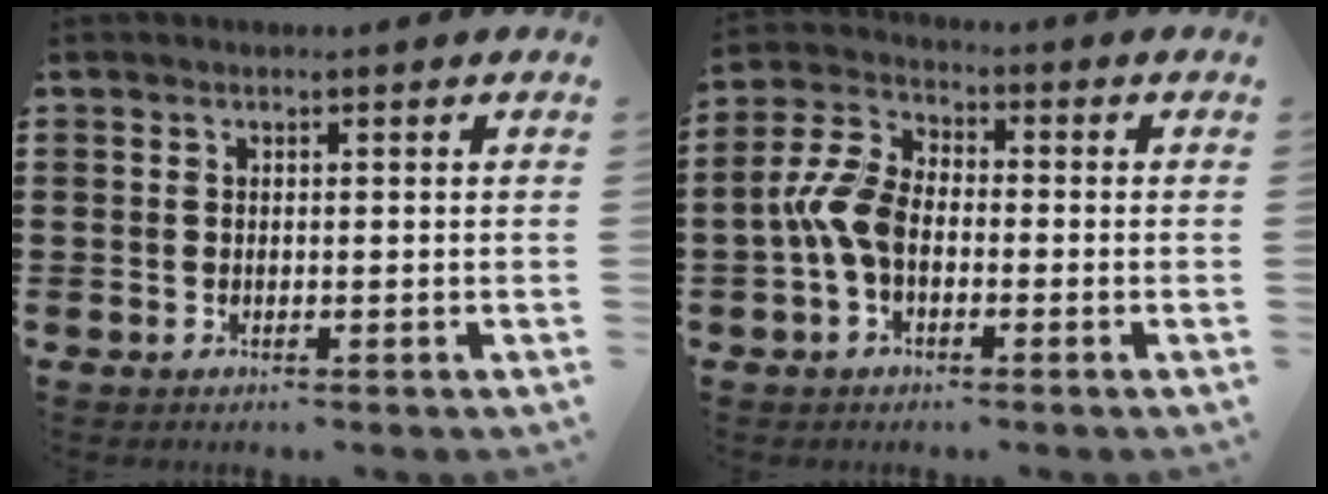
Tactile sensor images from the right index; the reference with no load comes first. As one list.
[{"total": 7.1, "force": [-2.0, 4.1, 5.5], "torque": [-0.145, -0.001, -0.048]}]